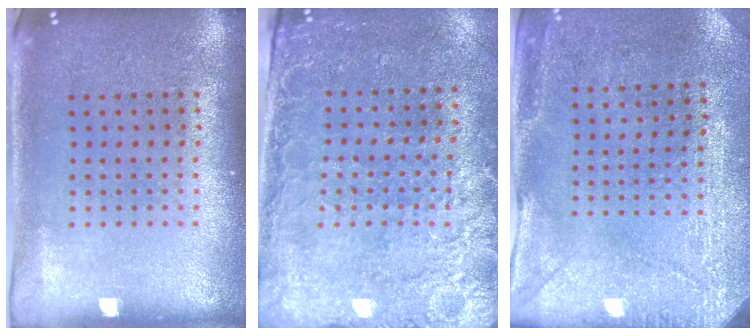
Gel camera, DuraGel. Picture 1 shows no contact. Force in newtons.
{"total": 2.6, "press": 2.4, "slide": 1.1}
{"total": 2.9, "press": 2.6, "slide": 1.3}